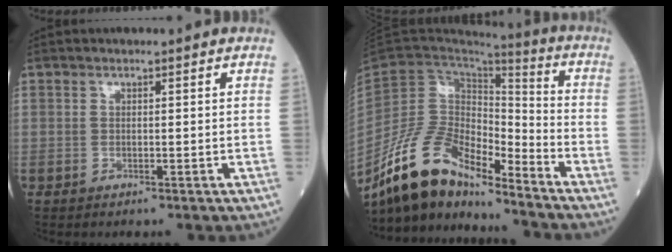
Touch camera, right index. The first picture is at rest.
{"total": 14.5, "force": [-12.3, 4.5, 6.3], "torque": [-0.130, 0.032, -0.230]}